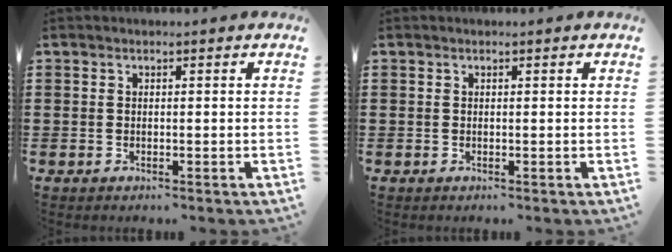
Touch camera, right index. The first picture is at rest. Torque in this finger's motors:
{"motor_torque": [-0.31, 0.20, 0.00, 0.01]}